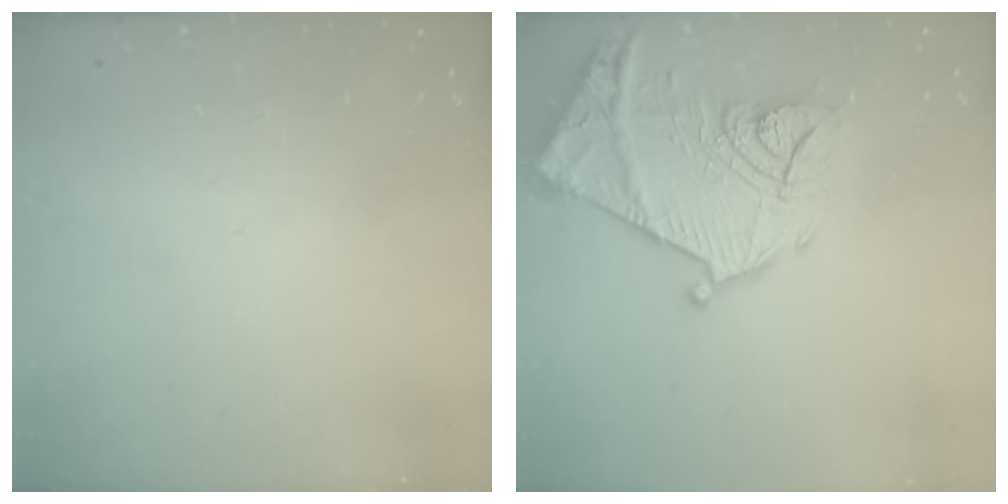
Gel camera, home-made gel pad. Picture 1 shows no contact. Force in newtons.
{"total": 18.1, "press": 18.0, "slide": 1.6}